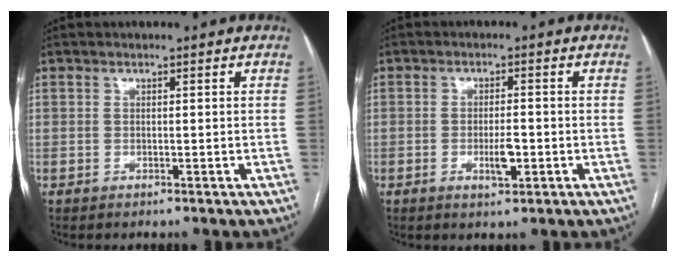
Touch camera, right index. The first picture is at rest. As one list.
[{"total": 3.5, "force": [-1.1, 0.9, 3.2], "torque": [-0.058, -0.001, -0.016]}]